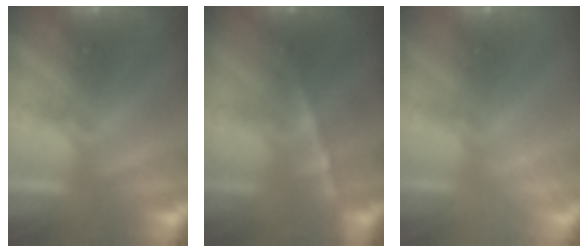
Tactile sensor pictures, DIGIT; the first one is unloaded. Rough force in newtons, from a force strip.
{"total": 6.2}
{"total": 2.1}